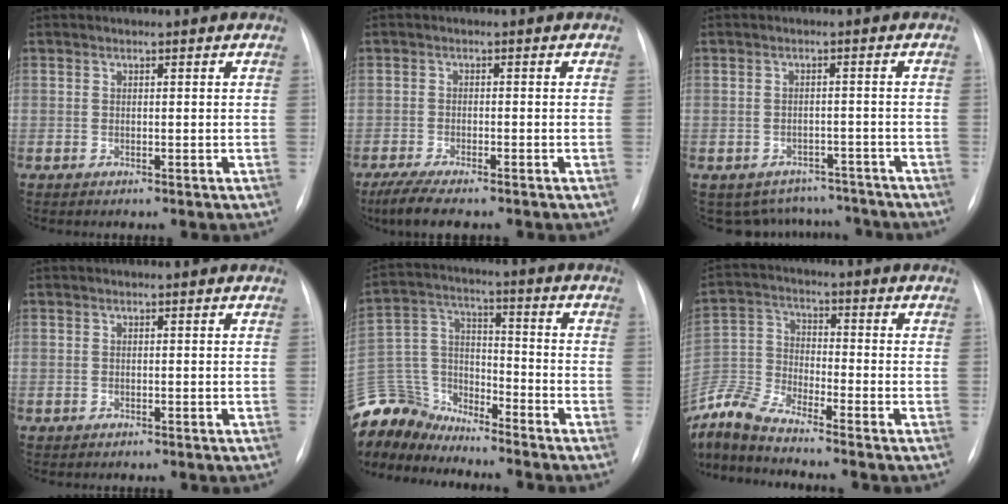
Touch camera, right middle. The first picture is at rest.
{"total": 6.5, "force": [-5.0, 1.2, 4.0], "torque": [-0.071, -0.017, -0.081]}
{"total": 8.3, "force": [-7.4, 3.8, -0.1], "torque": [0.010, 0.027, -0.087]}
{"total": 0.0}
{"total": 13.5, "force": [-13.1, 3.1, 1.5], "torque": [-0.043, 0.035, -0.255]}
{"total": 8.8, "force": [-8.4, -0.8, 2.5], "torque": [-0.070, -0.015, -0.173]}